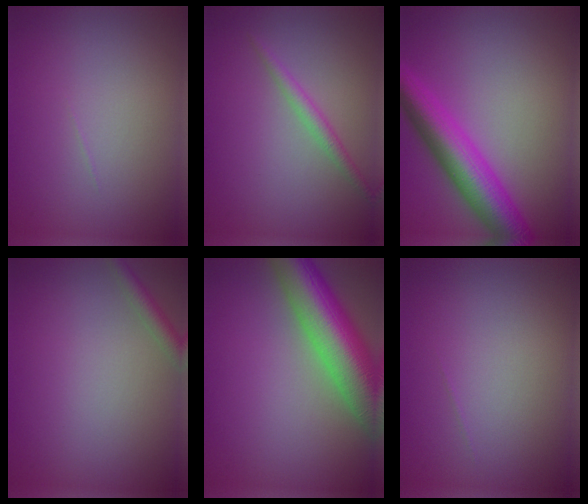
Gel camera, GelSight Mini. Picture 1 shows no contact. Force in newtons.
{"total": 1.6, "press": 1.6, "slide": 0.1}
{"total": 6.9, "press": 6.9, "slide": 0.1}
{"total": 1.9, "press": 1.9, "slide": 0.1}
{"total": 11.2, "press": 11.2, "slide": 0.6}
{"total": 0.0}